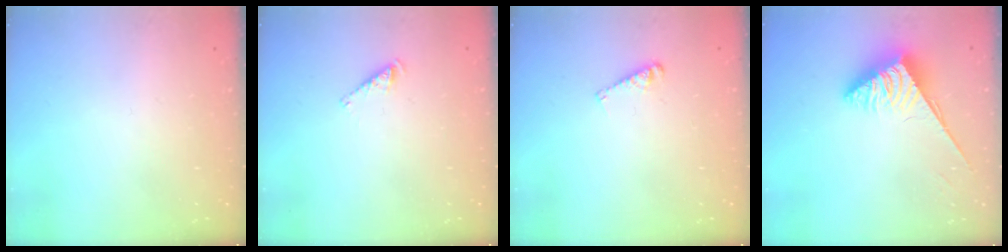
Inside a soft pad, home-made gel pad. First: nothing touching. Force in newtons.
{"total": 2.3, "press": 2.2, "slide": 0.4}
{"total": 4.5, "press": 4.5, "slide": 0.2}
{"total": 3.7, "press": 3.7, "slide": 0.6}